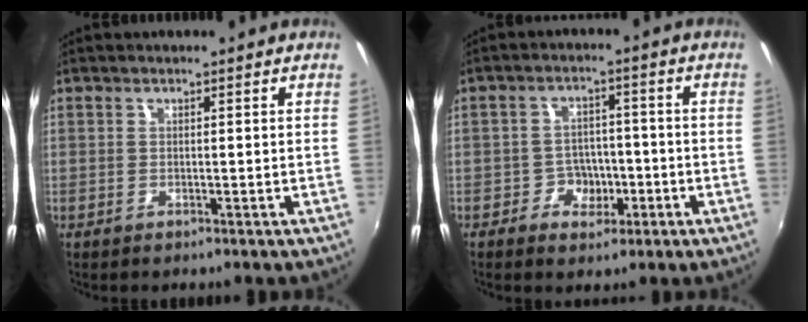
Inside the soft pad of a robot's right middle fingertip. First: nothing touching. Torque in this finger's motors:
{"motor_torque": [0.00, -0.28, 0.05, 0.00]}